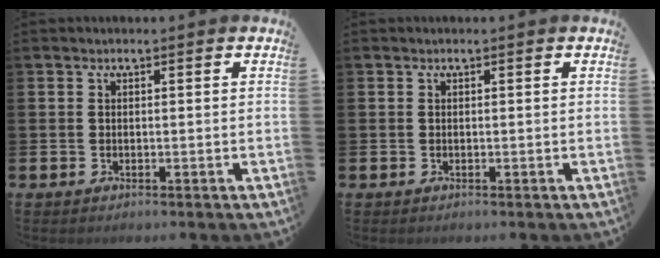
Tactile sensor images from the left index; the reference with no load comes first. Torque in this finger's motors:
{"motor_torque": [-0.04, 0.01, 0.00, 0.00]}